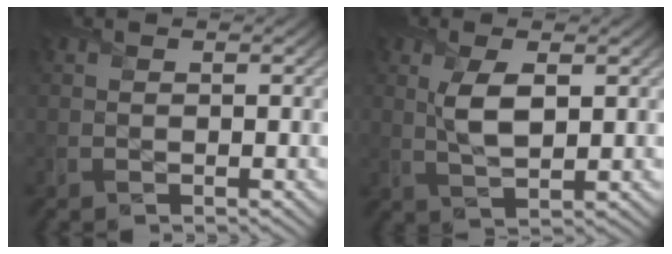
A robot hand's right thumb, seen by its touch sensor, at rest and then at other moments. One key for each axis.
{"total": 4.6, "fx": 1.2, "fy": 1.9, "fz": 4.1, "tx": -0.095, "ty": 0.001, "tz": 0.024}